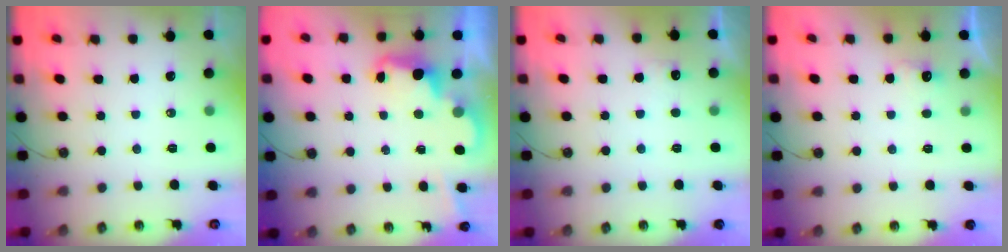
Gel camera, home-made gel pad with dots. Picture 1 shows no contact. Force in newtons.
{"total": 2.5, "press": 2.5, "slide": 0.5}
{"total": 5.0, "press": 4.8, "slide": 1.2}
{"total": 4.3, "press": 4.3, "slide": 0.7}